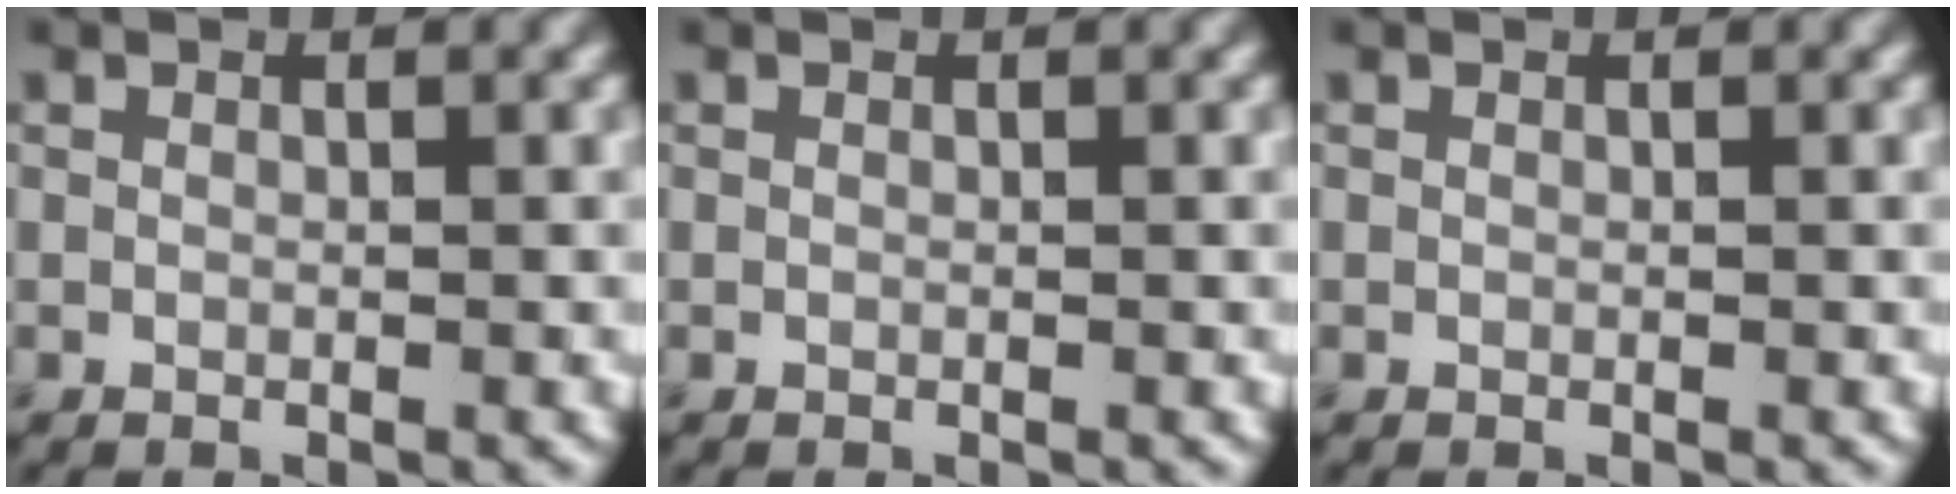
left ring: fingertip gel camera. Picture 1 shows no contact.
{"total": 0.0}
{"total": 0.0}